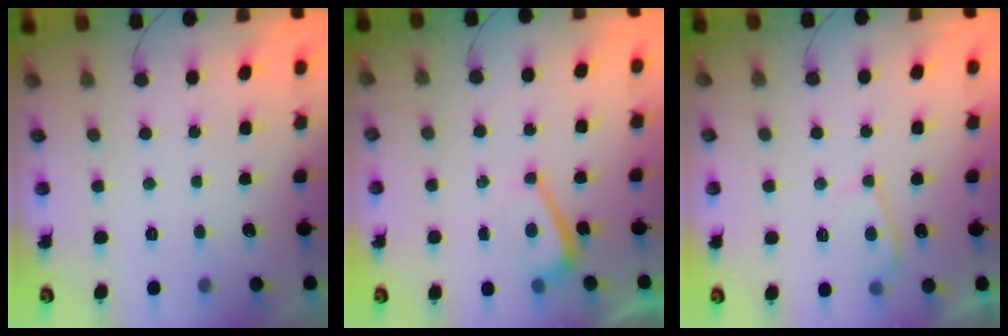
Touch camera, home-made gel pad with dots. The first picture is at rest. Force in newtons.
{"total": 3.5, "press": 3.5, "slide": 0.4}
{"total": 3.4, "press": 3.3, "slide": 0.7}